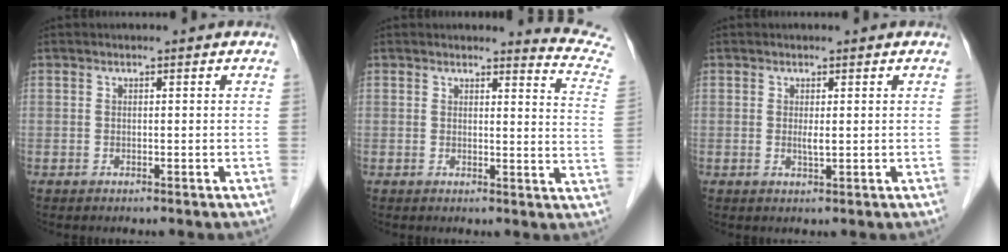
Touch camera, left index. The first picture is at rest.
{"total": 8.2, "force": [8.2, -0.9, -0.2], "torque": [0.001, -0.097, 0.064]}
{"total": 1.3, "force": [0.3, 0.2, 1.2], "torque": [-0.029, -0.002, 0.007]}